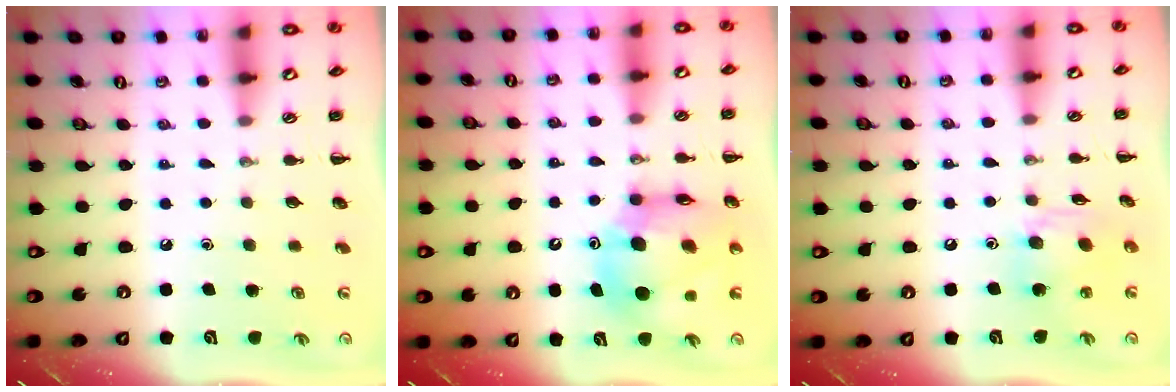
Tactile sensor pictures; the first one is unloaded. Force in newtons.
{"total": 13.0, "press": 12.4, "slide": 3.8}
{"total": 11.0, "press": 10.8, "slide": 2.4}